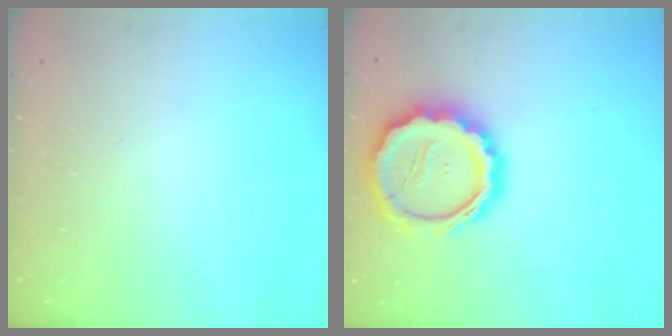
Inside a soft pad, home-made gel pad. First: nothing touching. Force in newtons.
{"total": 16.3, "press": 15.9, "slide": 3.5}